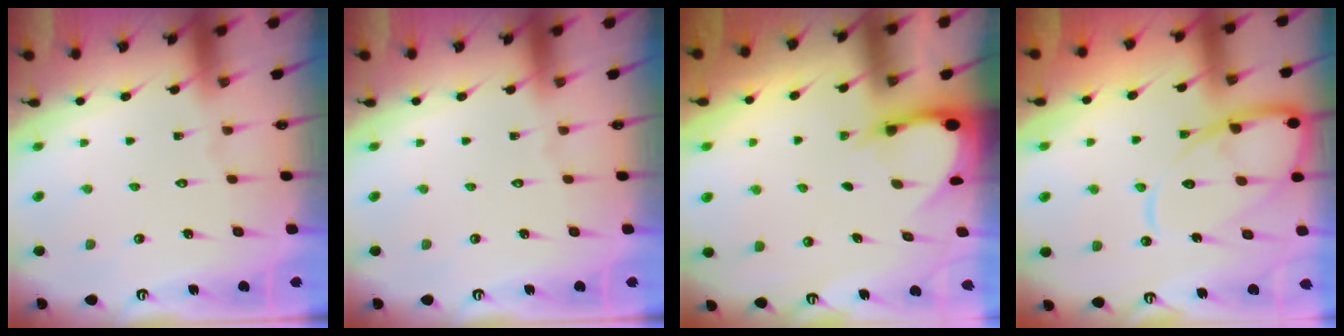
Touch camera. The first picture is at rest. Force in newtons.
{"total": 0.0}
{"total": 3.5, "press": 3.5, "slide": 0.3}
{"total": 13.7, "press": 13.6, "slide": 1.2}